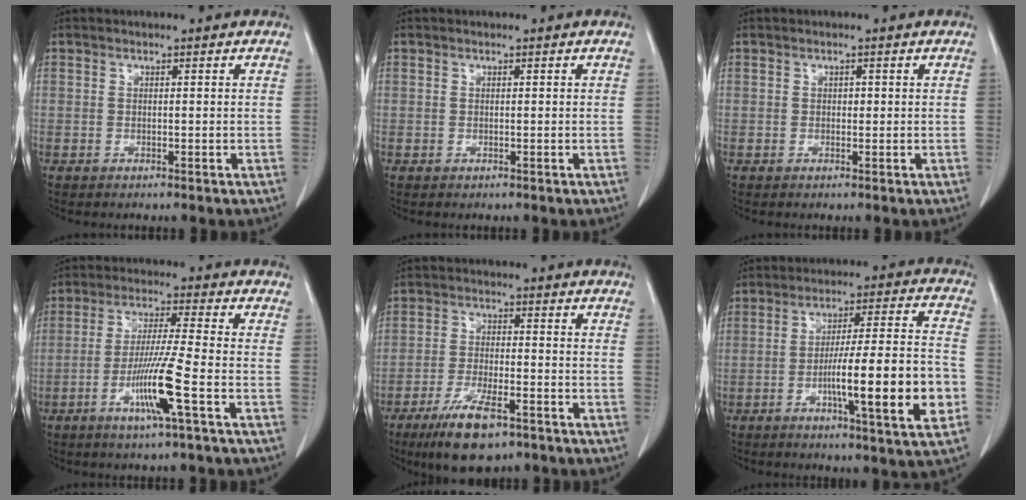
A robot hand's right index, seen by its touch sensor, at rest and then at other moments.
{"total": 0.0}
{"total": 0.7, "force": [0.1, 0.5, 0.4], "torque": [-0.004, 0.001, 0.001]}
{"total": 9.5, "force": [-3.6, -1.0, 8.7], "torque": [-0.169, -0.015, -0.071]}
{"total": 9.8, "force": [-6.3, 2.6, 7.0], "torque": [-0.132, -0.016, -0.105]}
{"total": 15.7, "force": [-4.4, 0.7, 15.1], "torque": [-0.239, 0.001, -0.068]}